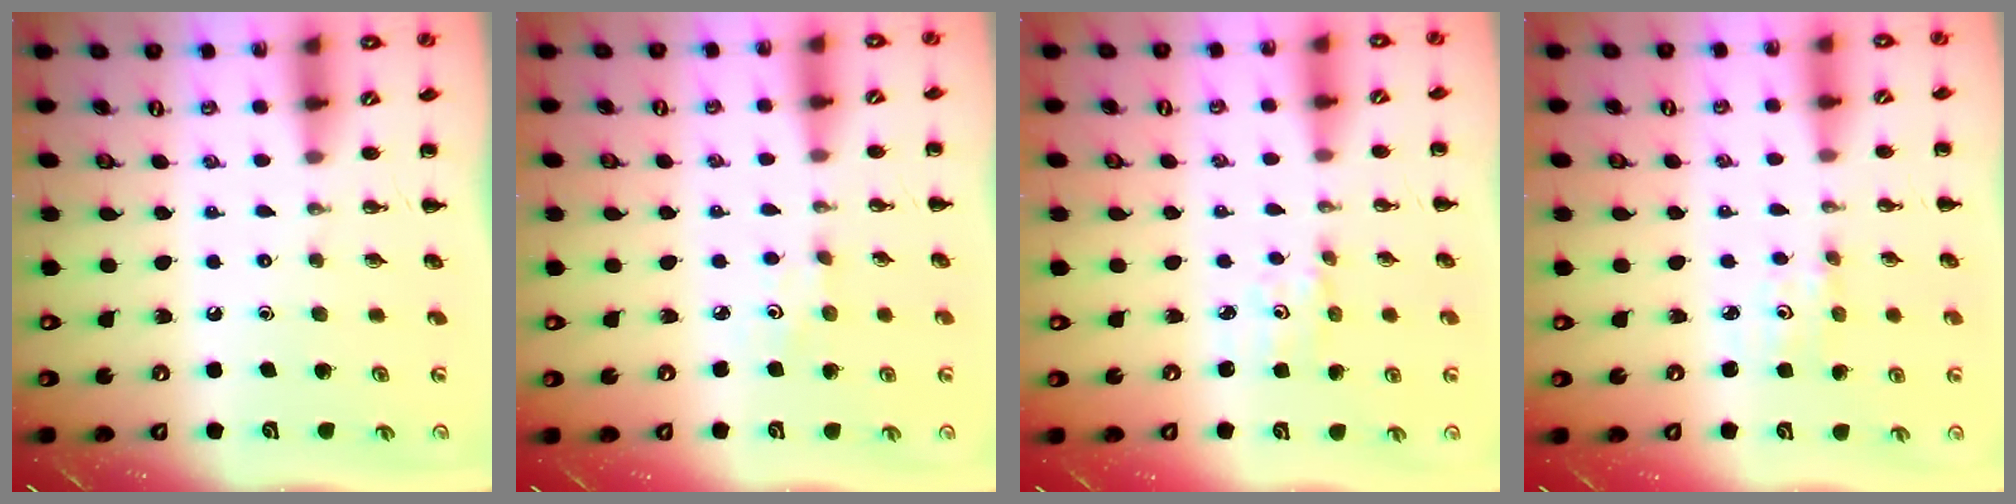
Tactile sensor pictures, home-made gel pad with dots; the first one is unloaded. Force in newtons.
{"total": 1.5, "press": 1.4, "slide": 0.5}
{"total": 1.5, "press": 1.5, "slide": 0.3}
{"total": 1.2, "press": 1.1, "slide": 0.4}